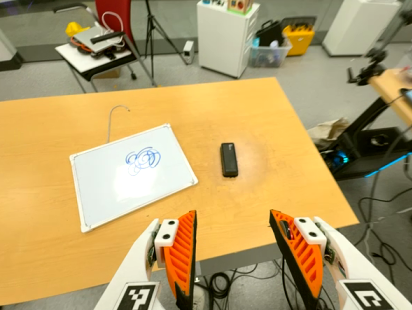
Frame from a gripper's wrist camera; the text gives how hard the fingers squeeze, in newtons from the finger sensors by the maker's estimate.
{"total": 0.0}